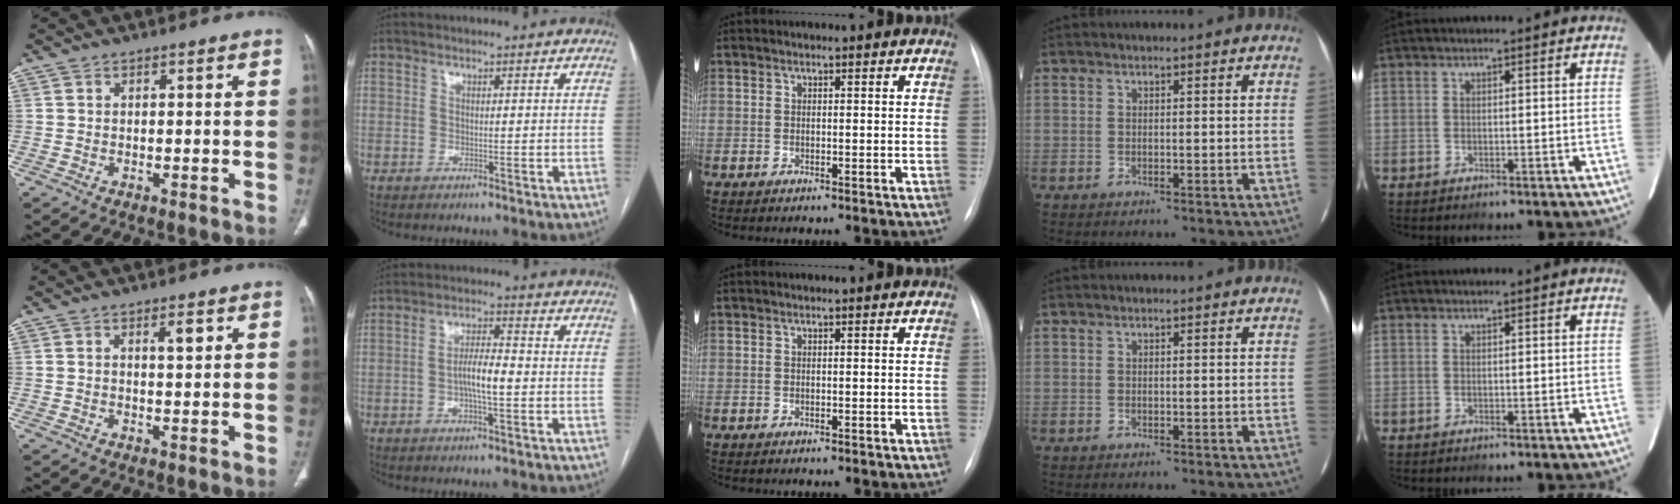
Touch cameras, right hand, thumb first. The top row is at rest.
{"thumb": {"total": 2.3, "force": [1.0, 0.7, 2.0], "torque": [-0.031, -0.004, 0.018]}, "index": {"total": 5.4, "force": [-1.0, 1.1, 5.2], "torque": [-0.101, 0.005, -0.019]}}